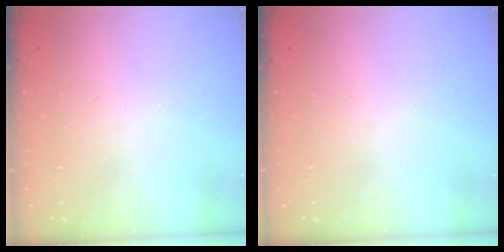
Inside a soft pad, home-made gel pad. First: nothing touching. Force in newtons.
{"total": 0.0}